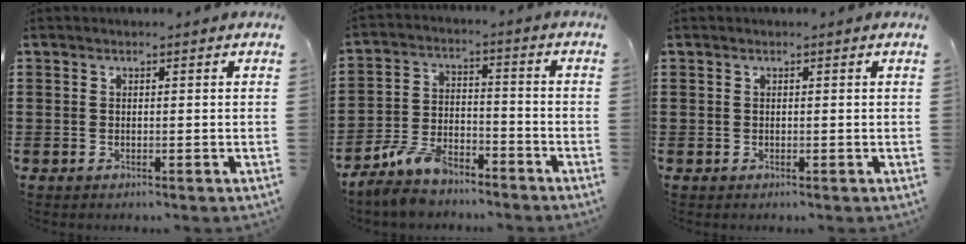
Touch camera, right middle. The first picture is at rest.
{"total": 7.4, "force": [-6.5, 2.5, 2.6], "torque": [-0.061, 0.010, -0.129]}
{"total": 0.0}